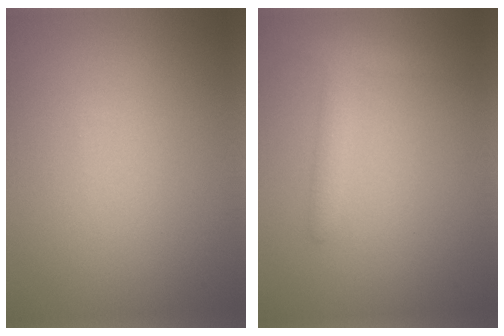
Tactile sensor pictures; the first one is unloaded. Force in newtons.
{"total": 2.6, "press": 2.6, "slide": 0.2}